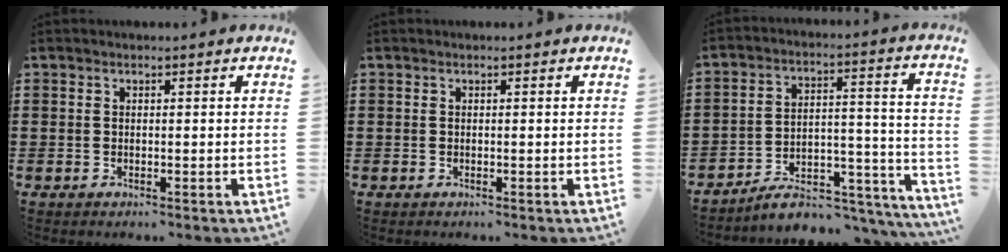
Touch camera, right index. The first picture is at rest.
{"total": 0.0}
{"total": 6.9, "force": [-5.7, 2.3, 3.1], "torque": [-0.045, 0.014, -0.105]}